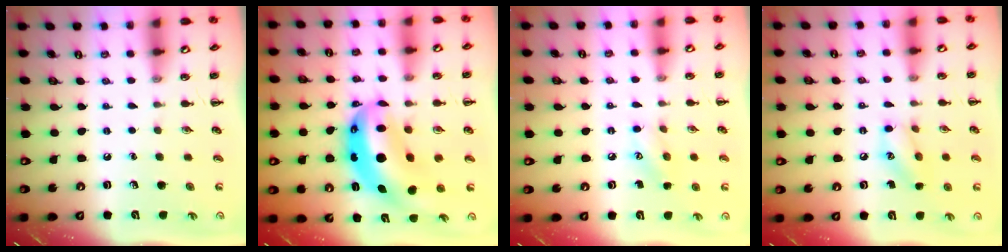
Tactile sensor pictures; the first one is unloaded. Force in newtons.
{"total": 12.6, "press": 12.1, "slide": 3.4}
{"total": 7.3, "press": 7.2, "slide": 1.1}
{"total": 10.3, "press": 10.1, "slide": 1.7}